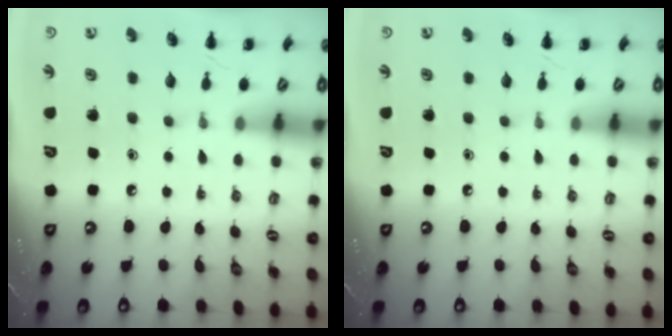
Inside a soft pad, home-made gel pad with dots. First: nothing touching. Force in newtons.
{"total": 0.0}